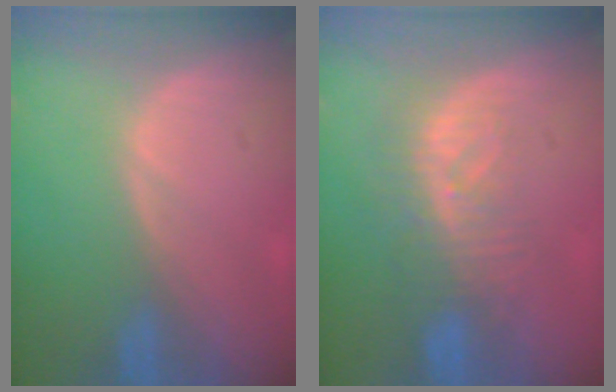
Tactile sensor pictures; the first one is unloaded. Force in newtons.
{"total": 8.2, "press": 7.3, "slide": 3.8}